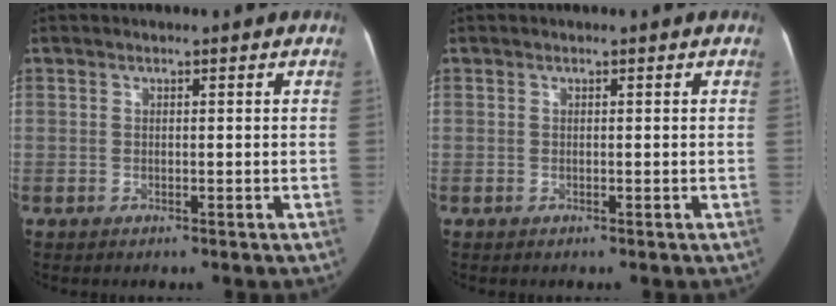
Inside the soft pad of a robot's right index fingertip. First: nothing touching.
{"total": 0.0}